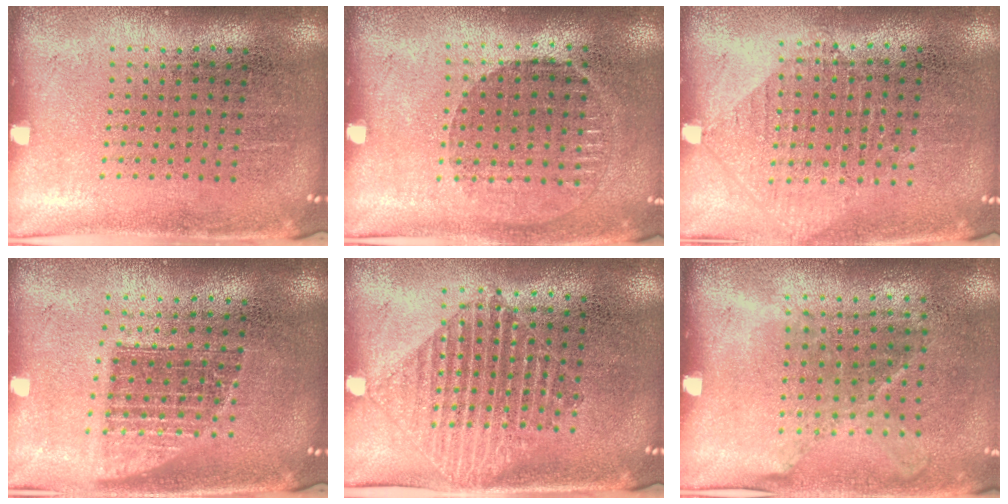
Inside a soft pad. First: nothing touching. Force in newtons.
{"total": 0.9, "press": 0.9, "slide": 0.2}
{"total": 1.0, "press": 0.9, "slide": 0.4}
{"total": 1.3, "press": 1.0, "slide": 0.8}
{"total": 1.4, "press": 1.3, "slide": 0.7}
{"total": 1.2, "press": 0.9, "slide": 0.9}